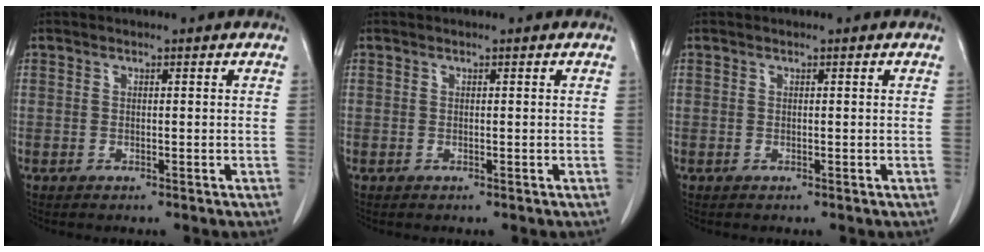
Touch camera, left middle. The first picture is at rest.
{"total": 0.0}
{"total": 0.0}